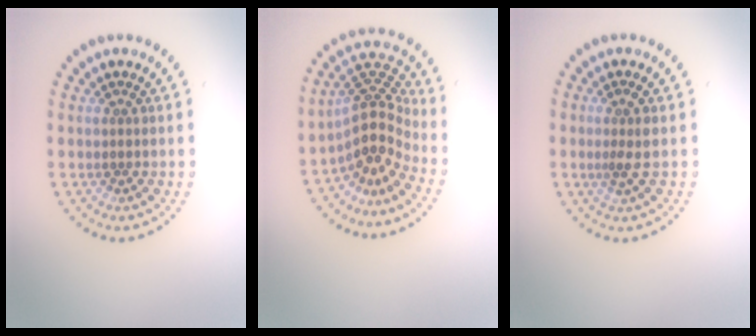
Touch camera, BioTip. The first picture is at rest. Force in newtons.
{"total": 4.5, "press": 3.1, "slide": 3.3}
{"total": 1.4, "press": 1.0, "slide": 0.9}